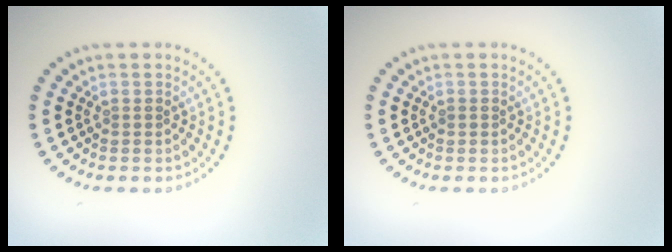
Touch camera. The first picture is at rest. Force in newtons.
{"total": 0.5, "press": 0.5, "slide": 0.2}